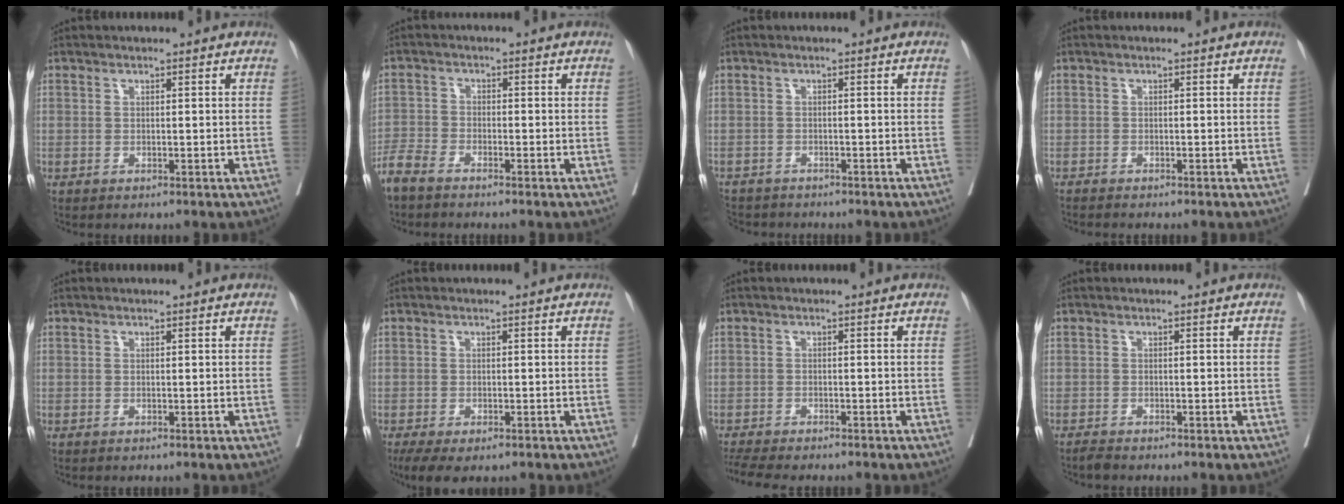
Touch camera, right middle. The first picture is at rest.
{"total": 3.8, "force": [-3.5, 0.8, 1.4], "torque": [-0.031, -0.009, -0.073]}
{"total": 5.8, "force": [-5.3, 2.2, 0.9], "torque": [-0.023, -0.009, -0.084]}
{"total": 1.7, "force": [-1.7, 0.0, 0.4], "torque": [-0.013, -0.006, -0.029]}
{"total": 0.0}
{"total": 5.3, "force": [-3.5, 2.3, 3.2], "torque": [-0.057, -0.015, -0.057]}
{"total": 6.2, "force": [-5.6, 0.8, 2.6], "torque": [-0.048, -0.011, -0.092]}
{"total": 1.3, "force": [-1.2, -0.1, 0.3], "torque": [-0.015, -0.005, -0.022]}